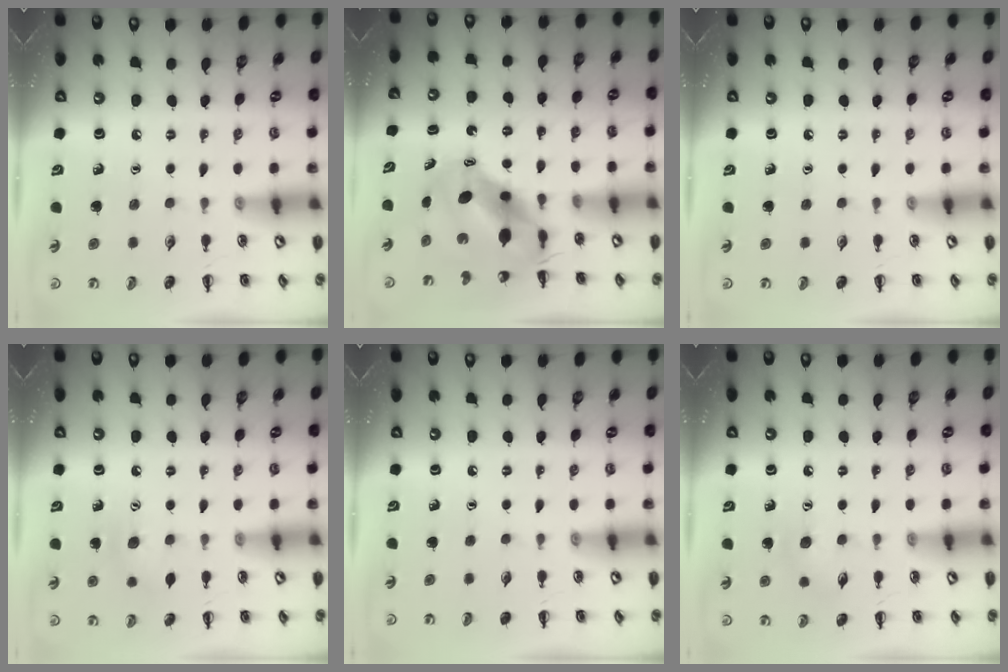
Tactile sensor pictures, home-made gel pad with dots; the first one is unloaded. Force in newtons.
{"total": 8.1, "press": 7.9, "slide": 2.0}
{"total": 0.0}
{"total": 8.1, "press": 7.9, "slide": 1.8}
{"total": 0.0}
{"total": 7.2, "press": 7.0, "slide": 1.4}